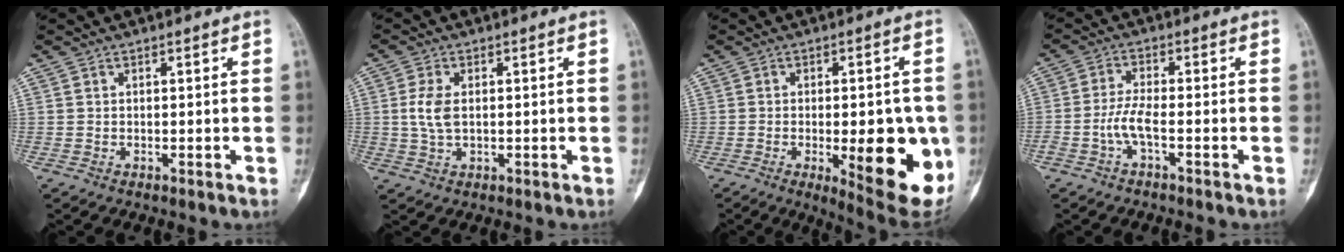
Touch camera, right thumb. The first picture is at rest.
{"total": 4.7, "force": [0.4, 2.6, 3.8], "torque": [-0.086, 0.002, 0.006]}
{"total": 16.9, "force": [-3.6, 6.0, 15.4], "torque": [-0.161, -0.013, -0.028]}
{"total": 4.0, "force": [-1.7, 0.9, 3.5], "torque": [-0.081, 0.014, -0.036]}